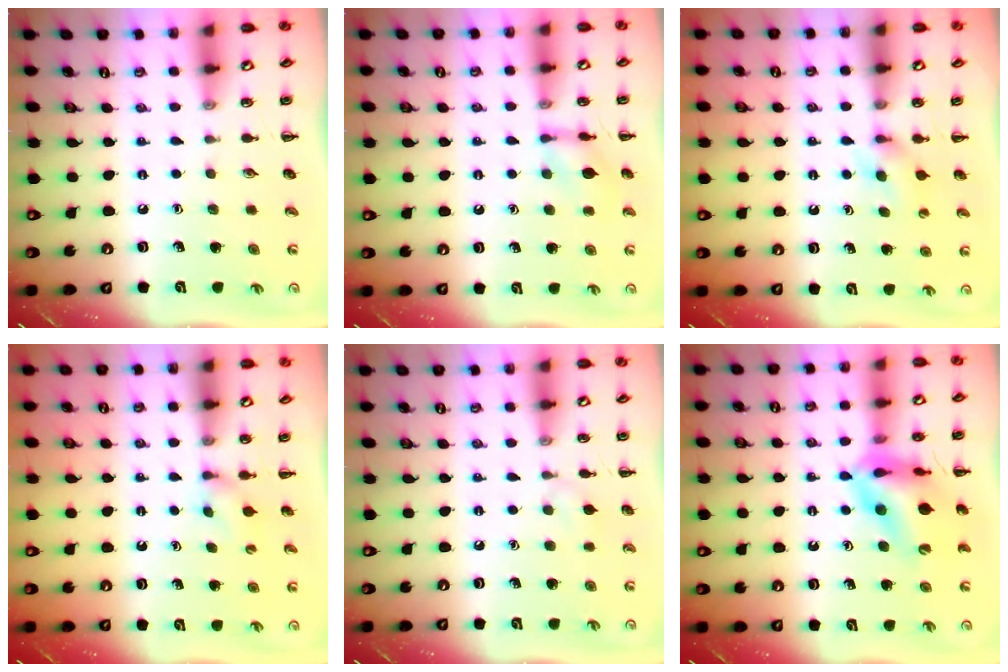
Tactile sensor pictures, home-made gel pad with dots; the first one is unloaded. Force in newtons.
{"total": 8.4, "press": 8.4, "slide": 0.3}
{"total": 5.0, "press": 4.7, "slide": 1.5}
{"total": 2.7, "press": 2.4, "slide": 1.2}
{"total": 5.2, "press": 4.8, "slide": 1.9}
{"total": 14.4, "press": 13.6, "slide": 4.8}